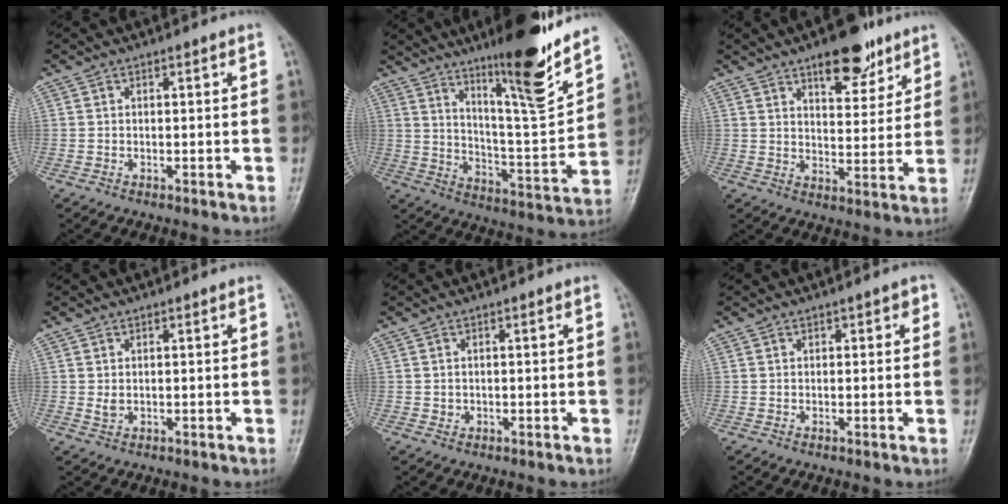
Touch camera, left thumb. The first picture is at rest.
{"total": 17.6, "force": [12.7, 2.0, 12.1], "torque": [-0.164, -0.088, 0.210]}
{"total": 11.6, "force": [7.5, 5.0, 7.3], "torque": [-0.069, -0.042, 0.111]}
{"total": 1.7, "force": [0.5, 1.1, 1.2], "torque": [-0.017, -0.006, 0.014]}
{"total": 0.9, "force": [0.2, 0.8, 0.3], "torque": [0.001, 0.000, 0.004]}
{"total": 1.6, "force": [0.8, 1.0, 0.9], "torque": [0.002, 0.000, 0.008]}